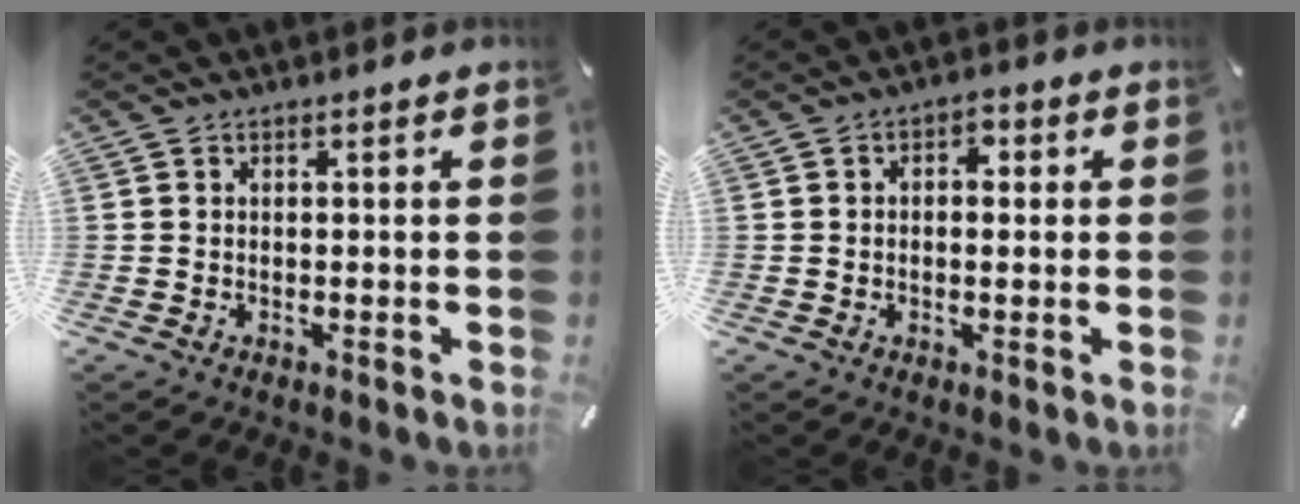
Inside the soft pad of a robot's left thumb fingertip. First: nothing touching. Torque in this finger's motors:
{"motor_torque": [0.13, -0.13, 0.15, 0.14, -0.06]}